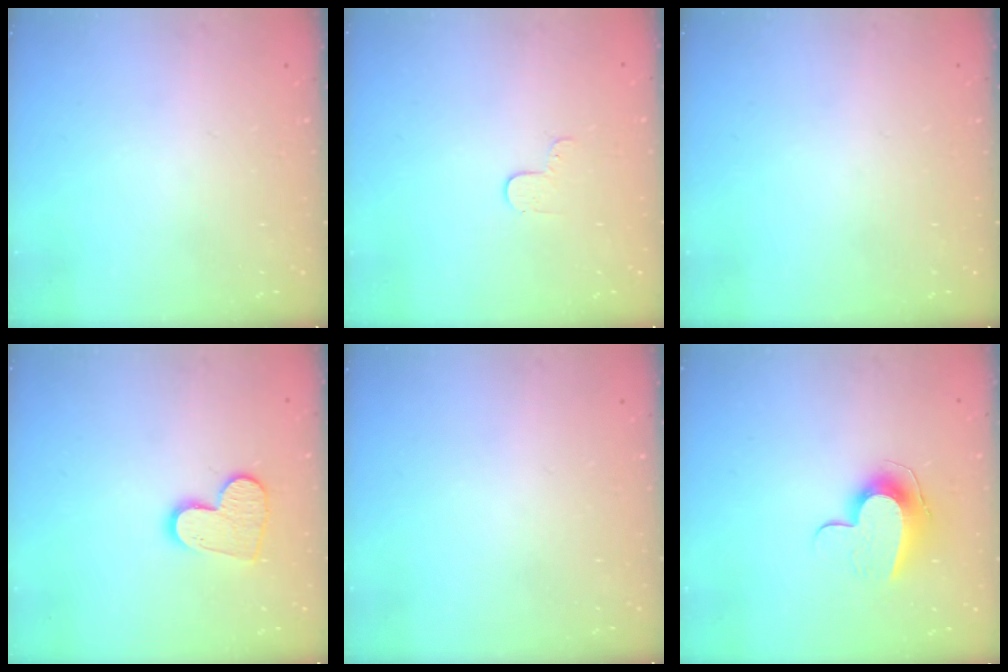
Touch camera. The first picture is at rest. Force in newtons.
{"total": 2.9, "press": 2.9, "slide": 0.3}
{"total": 0.0}
{"total": 11.2, "press": 11.2, "slide": 0.9}
{"total": 0.0}
{"total": 10.0, "press": 9.9, "slide": 0.6}